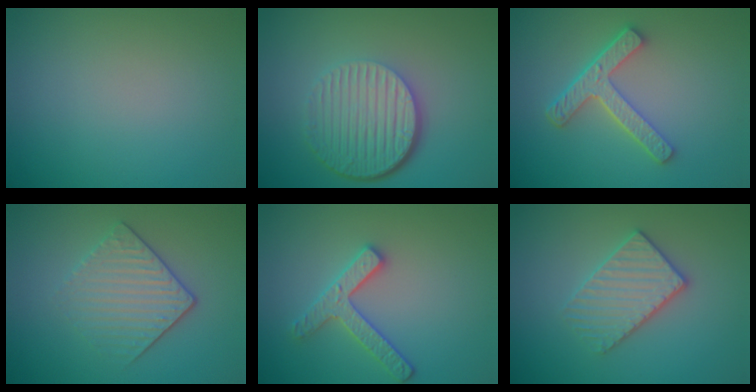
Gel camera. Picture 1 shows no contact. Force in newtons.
{"total": 6.3, "press": 4.3, "slide": 4.6}
{"total": 4.3, "press": 3.3, "slide": 2.9}
{"total": 3.9, "press": 3.1, "slide": 2.3}
{"total": 2.6, "press": 2.6, "slide": 0.4}
{"total": 3.3, "press": 3.1, "slide": 1.1}